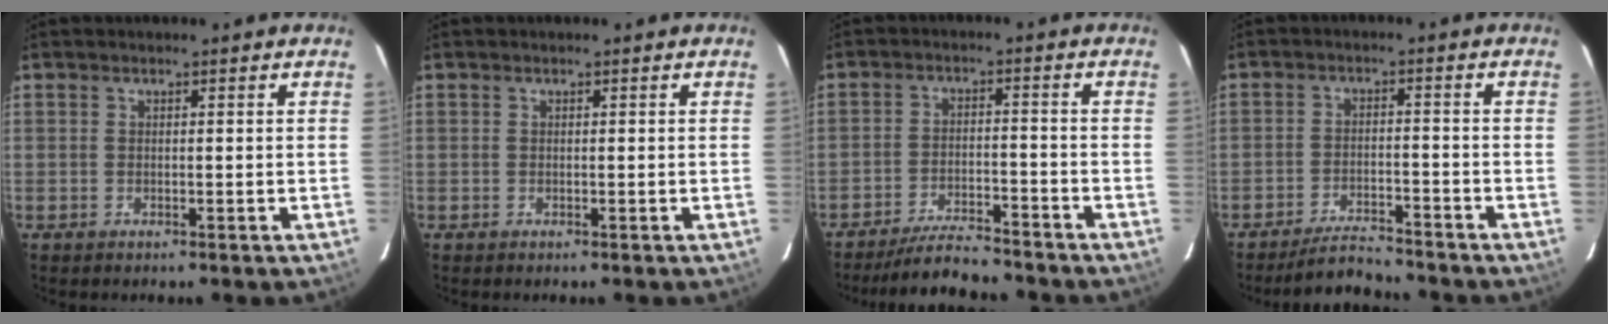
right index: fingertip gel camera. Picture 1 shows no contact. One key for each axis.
{"total": 0.0}
{"total": 8.1, "fx": -7.7, "fy": 0.7, "fz": 2.5, "tx": -0.039, "ty": -0.010, "tz": -0.129}
{"total": 5.3, "fx": -5.3, "fy": 0.5, "fz": 0.8, "tx": -0.015, "ty": -0.009, "tz": -0.089}